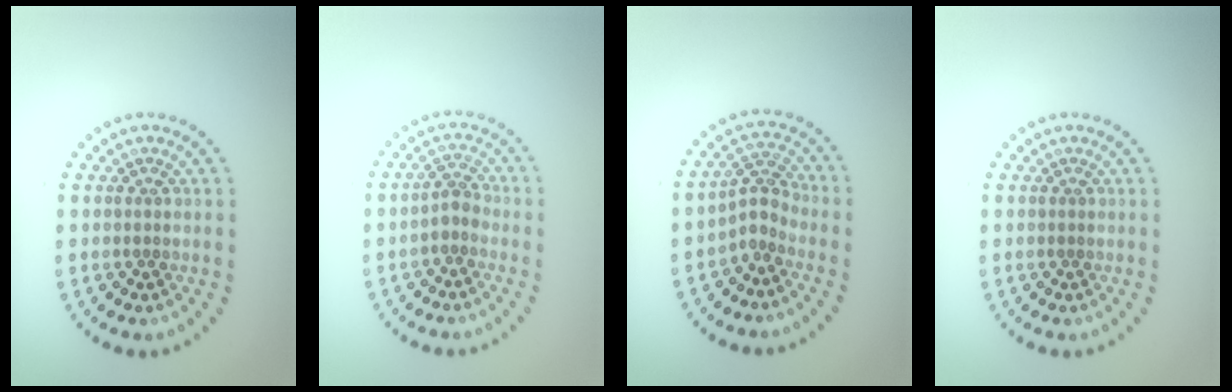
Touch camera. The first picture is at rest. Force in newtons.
{"total": 1.8, "press": 1.3, "slide": 1.1}
{"total": 2.4, "press": 1.6, "slide": 1.7}
{"total": 0.0}